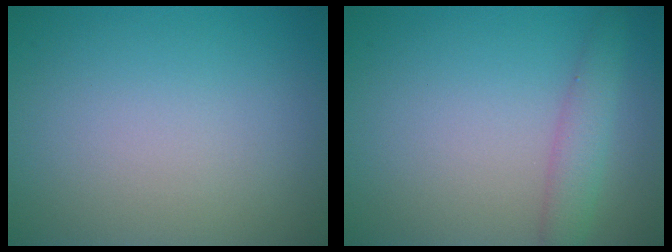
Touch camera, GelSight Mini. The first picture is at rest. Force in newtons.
{"total": 2.5, "press": 2.5, "slide": 0.1}